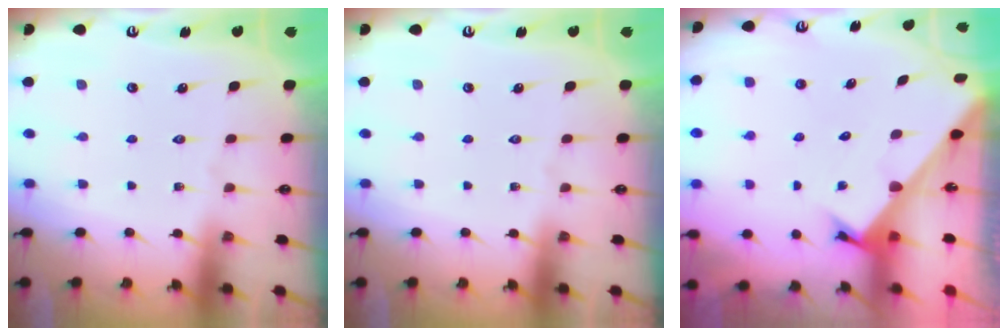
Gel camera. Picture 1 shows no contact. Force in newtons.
{"total": 0.0}
{"total": 2.5, "press": 2.5, "slide": 0.3}